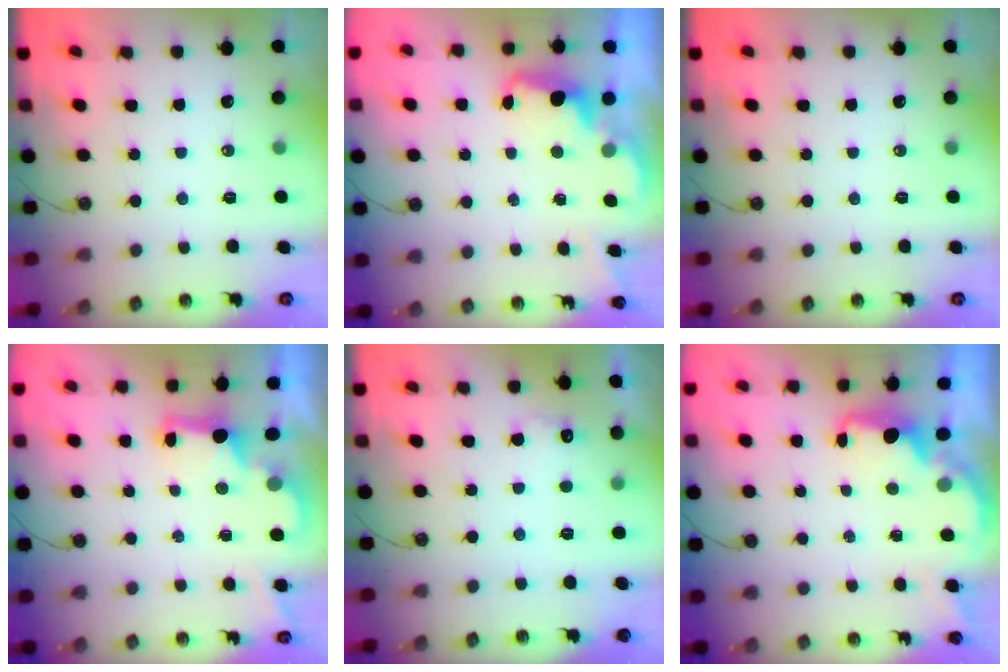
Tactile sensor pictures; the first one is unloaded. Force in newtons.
{"total": 2.4, "press": 2.3, "slide": 0.7}
{"total": 0.0}
{"total": 2.4, "press": 2.3, "slide": 0.7}
{"total": 5.1, "press": 4.9, "slide": 1.3}
{"total": 2.3, "press": 2.1, "slide": 0.8}